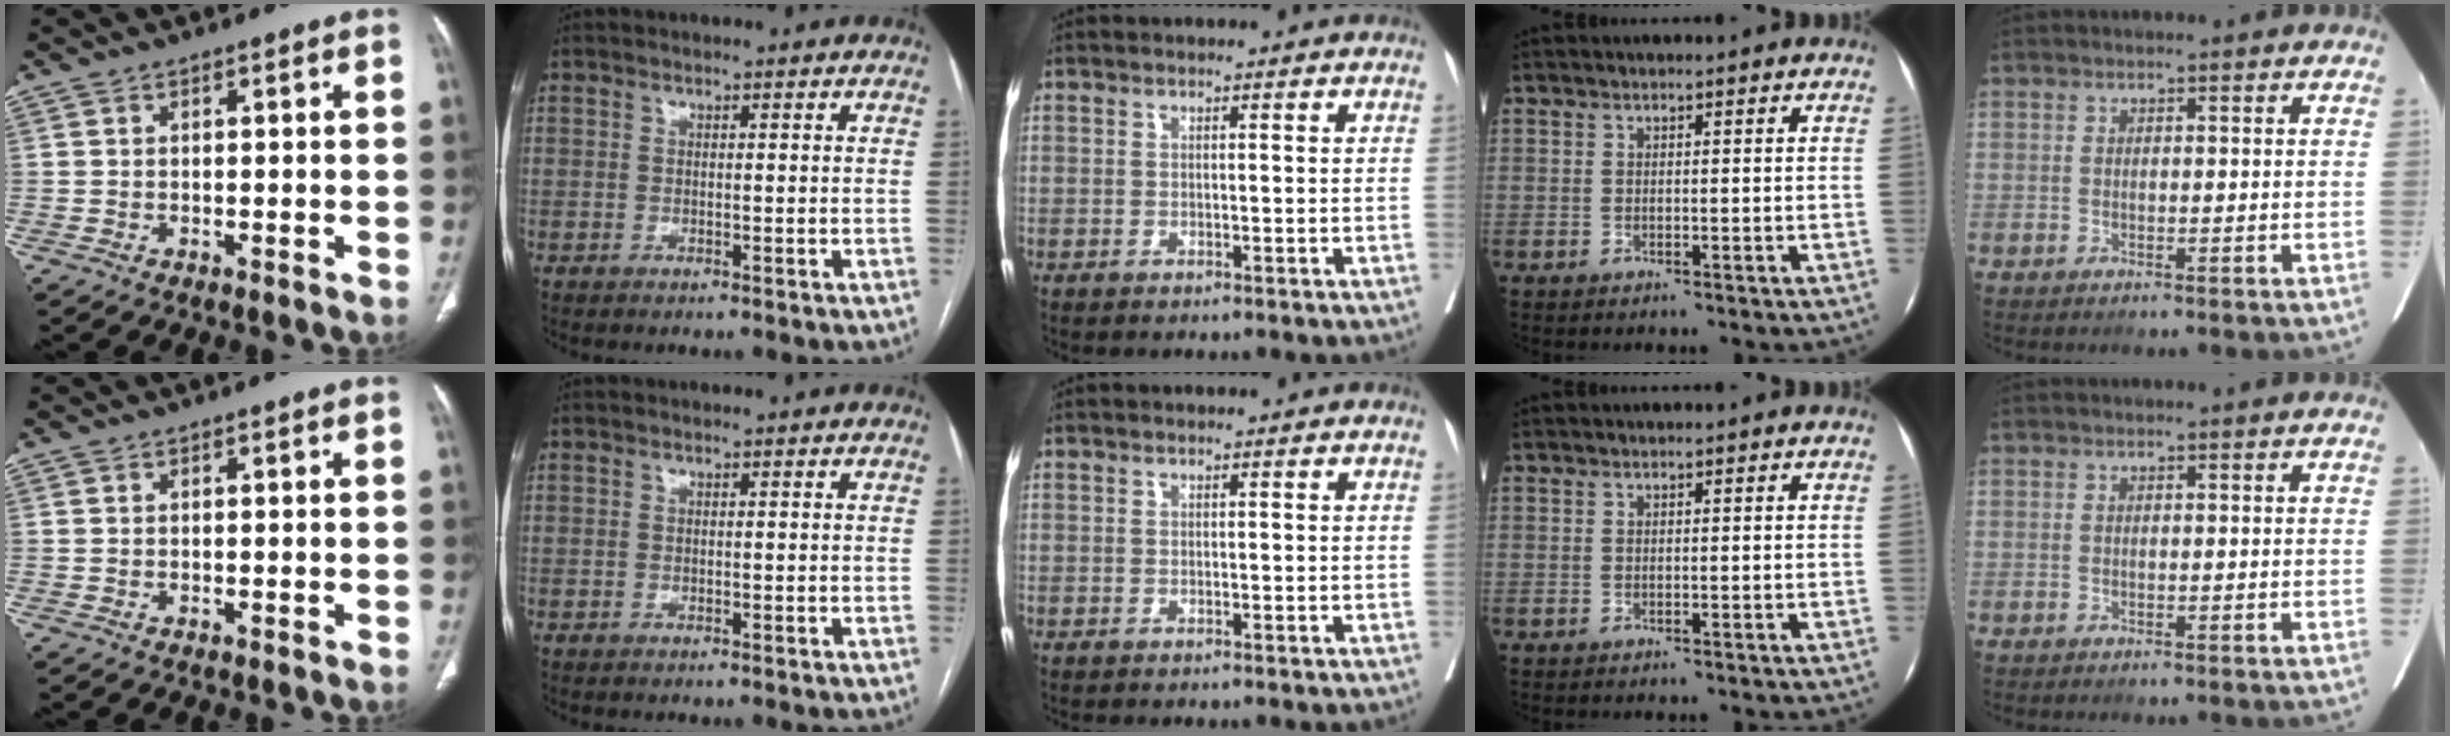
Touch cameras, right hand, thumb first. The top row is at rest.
{}